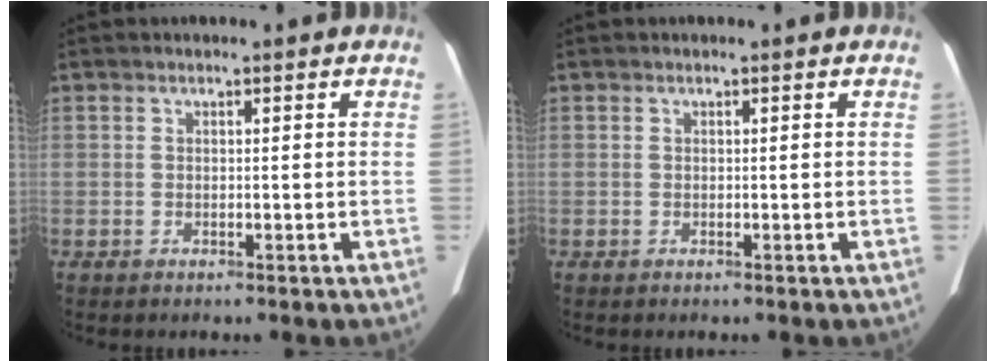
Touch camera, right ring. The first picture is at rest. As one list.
[{"total": 0.0}]